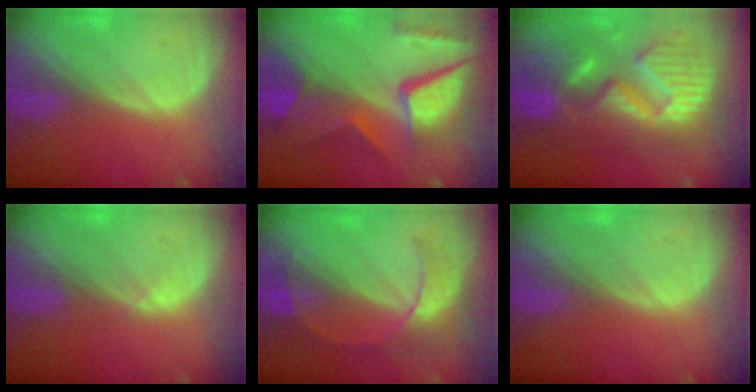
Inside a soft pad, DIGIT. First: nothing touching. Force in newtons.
{"total": 11.8, "press": 9.8, "slide": 6.6}
{"total": 13.2, "press": 13.1, "slide": 1.4}
{"total": 0.7, "press": 0.6, "slide": 0.4}
{"total": 8.0, "press": 7.0, "slide": 3.8}
{"total": 0.0}